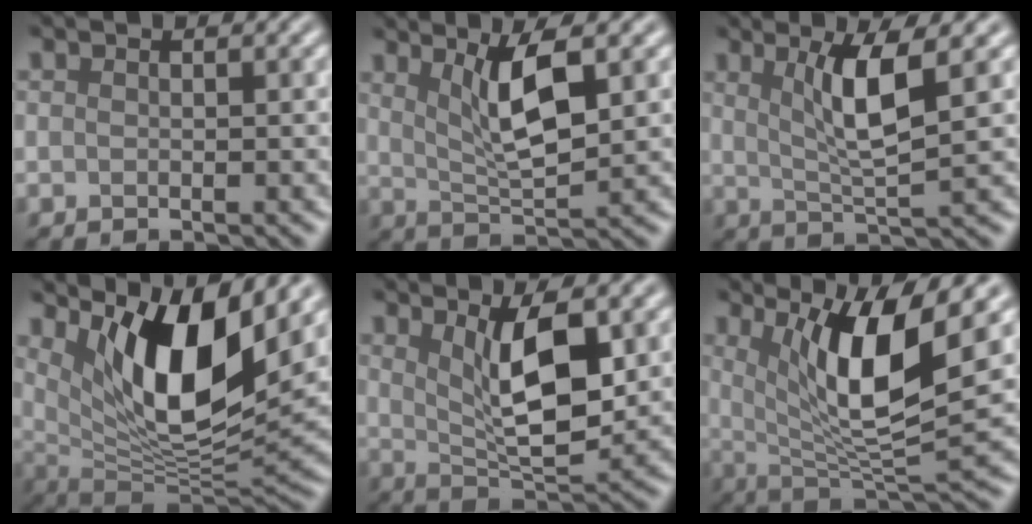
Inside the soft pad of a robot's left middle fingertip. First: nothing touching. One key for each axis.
{"total": 5.0, "fx": 2.0, "fy": 1.1, "fz": 4.4, "tx": -0.083, "ty": -0.005, "tz": 0.039}
{"total": 4.8, "fx": 1.6, "fy": 0.7, "fz": 4.4, "tx": -0.084, "ty": -0.003, "tz": 0.033}
{"total": 10.6, "fx": 4.6, "fy": 3.4, "fz": 9.0, "tx": -0.146, "ty": -0.021, "tz": 0.093}
{"total": 6.7, "fx": 2.1, "fy": 2.1, "fz": 6.0, "tx": -0.103, "ty": -0.010, "tz": 0.043}
{"total": 8.8, "fx": 2.9, "fy": 2.1, "fz": 8.0, "tx": -0.130, "ty": -0.016, "tz": 0.055}